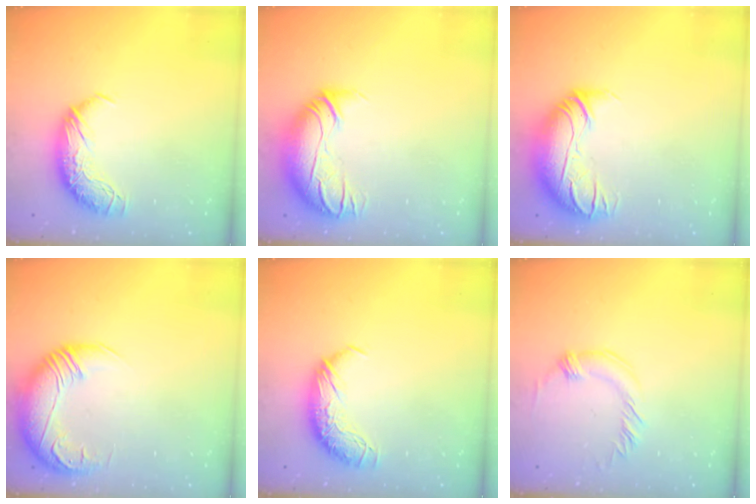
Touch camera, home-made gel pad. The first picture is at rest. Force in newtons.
{"total": 2.9, "press": 0.5, "slide": 2.9}
{"total": 2.6, "press": 0.4, "slide": 2.6}
{"total": 2.9, "press": 1.1, "slide": 2.6}
{"total": 0.0}
{"total": 2.0, "press": 2.0, "slide": 0.4}